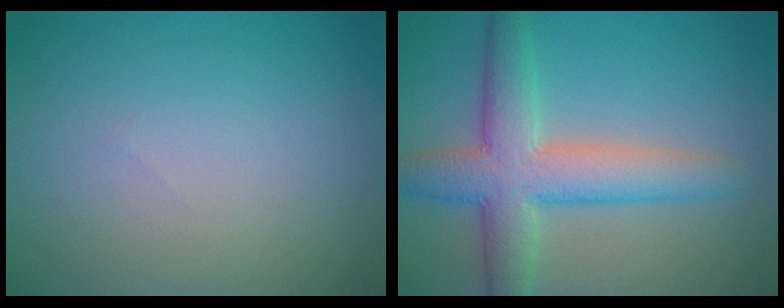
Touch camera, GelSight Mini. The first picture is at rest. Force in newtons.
{"total": 6.9, "press": 6.9, "slide": 0.2}